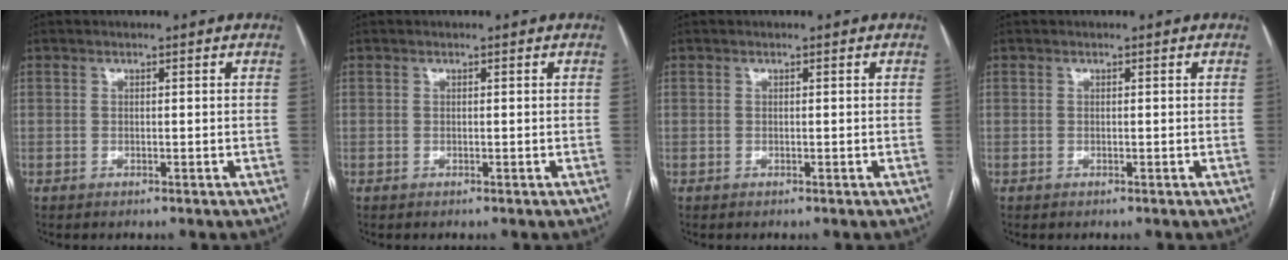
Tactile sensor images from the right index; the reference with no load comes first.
{"total": 0.0}
{"total": 0.0}
{"total": 0.0}